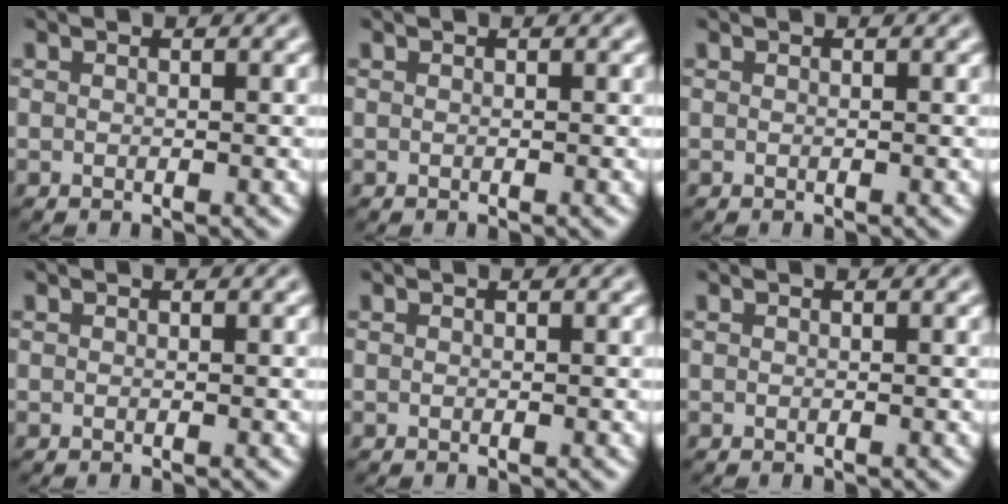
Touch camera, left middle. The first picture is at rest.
{"total": 0.0}
{"total": 0.0}
{"total": 0.0}
{"total": 0.0}
{"total": 0.0}